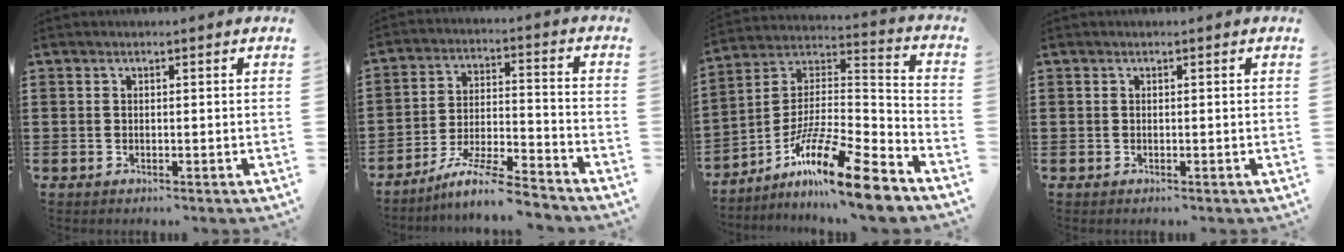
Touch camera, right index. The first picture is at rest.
{"total": 7.1, "force": [-6.5, -0.2, 2.8], "torque": [-0.056, -0.003, -0.123]}
{"total": 15.9, "force": [-11.2, 2.1, 11.0], "torque": [-0.197, 0.023, -0.204]}
{"total": 0.0}